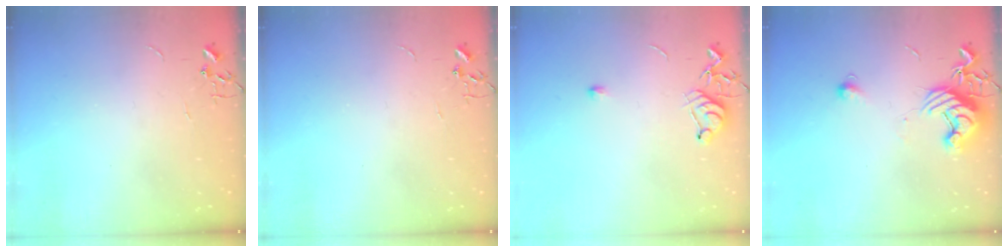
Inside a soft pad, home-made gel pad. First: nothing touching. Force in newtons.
{"total": 0.0}
{"total": 7.1, "press": 7.0, "slide": 1.0}
{"total": 11.4, "press": 11.4, "slide": 0.8}